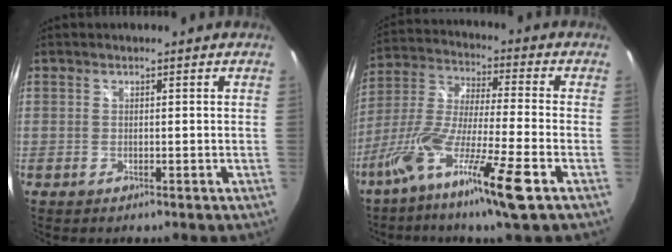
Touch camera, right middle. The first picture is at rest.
{"total": 16.1, "force": [-8.9, 0.3, 13.4], "torque": [-0.266, -0.026, -0.174]}